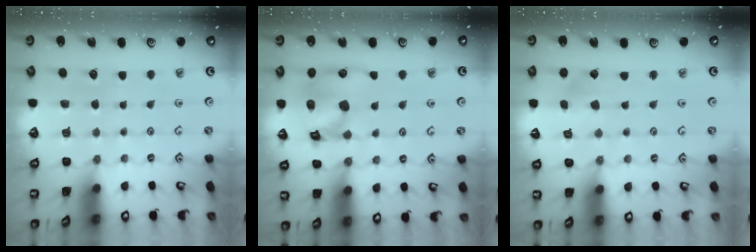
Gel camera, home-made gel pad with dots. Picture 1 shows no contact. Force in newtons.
{"total": 14.3, "press": 14.2, "slide": 1.9}
{"total": 2.0, "press": 2.0, "slide": 0.1}